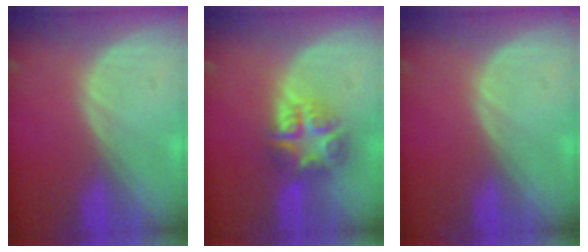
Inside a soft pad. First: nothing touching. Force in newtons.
{"total": 7.7, "press": 6.7, "slide": 3.7}
{"total": 0.0}